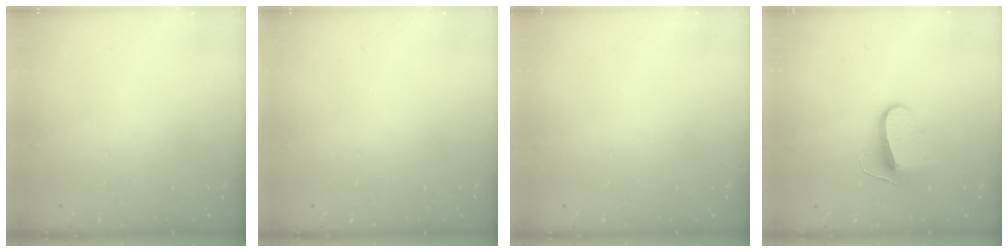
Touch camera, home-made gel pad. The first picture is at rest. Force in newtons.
{"total": 0.0}
{"total": 0.0}
{"total": 8.7, "press": 8.7, "slide": 0.5}